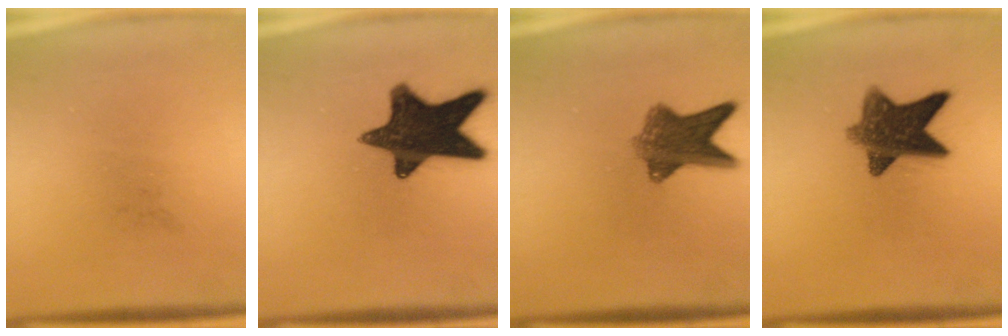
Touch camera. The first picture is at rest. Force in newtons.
{"total": 15.2}
{"total": 7.7}
{"total": 9.9}